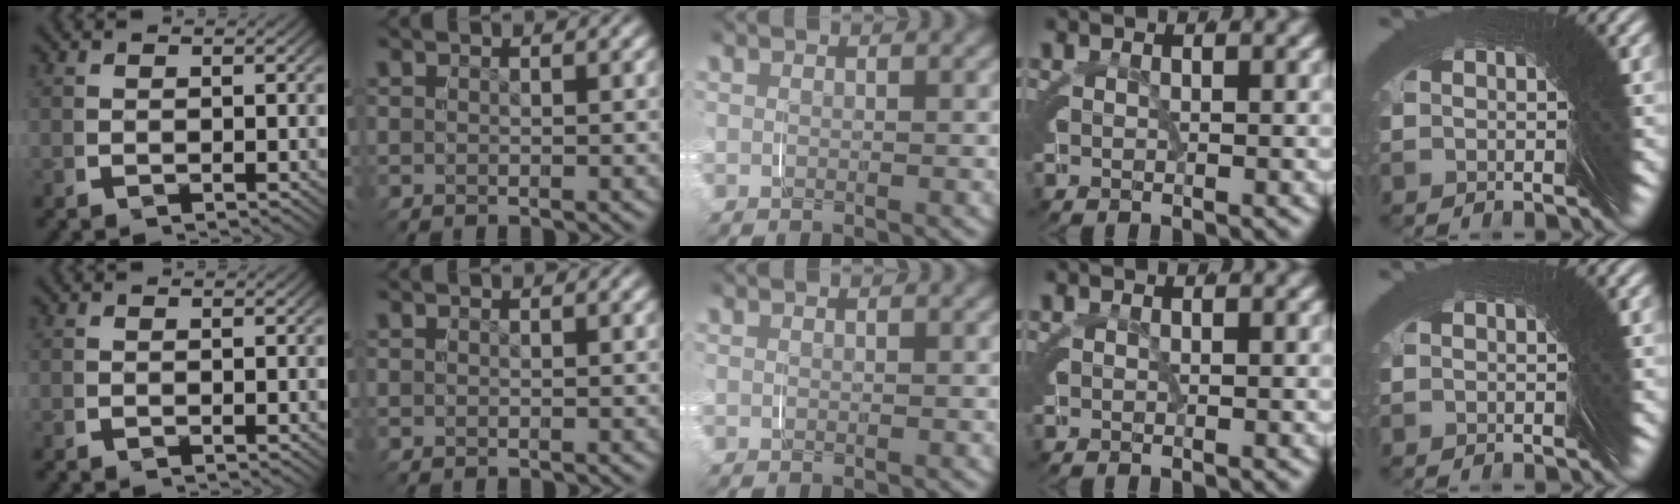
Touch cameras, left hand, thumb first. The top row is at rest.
{}